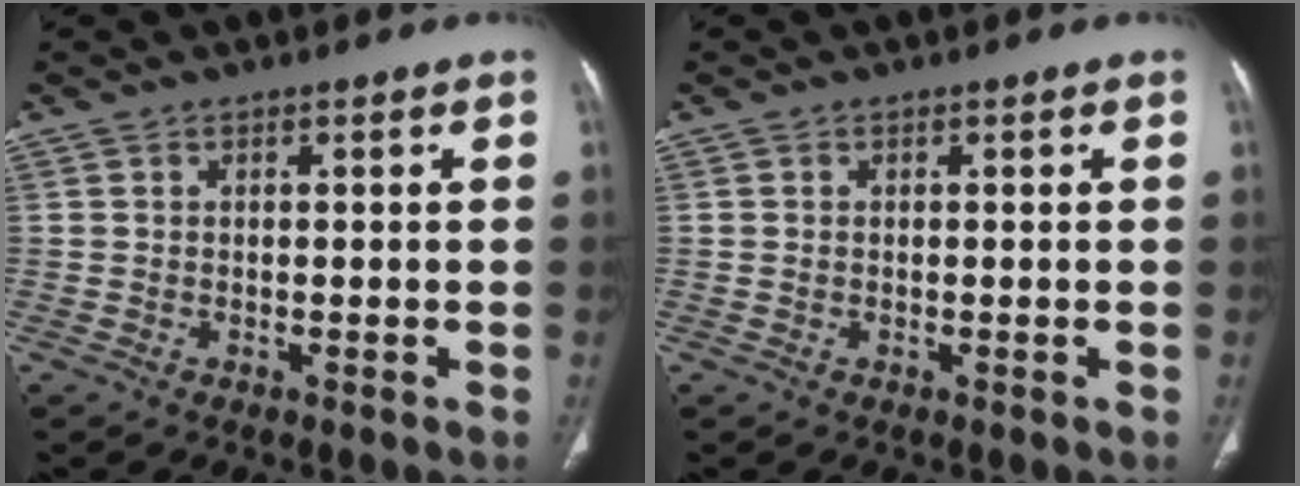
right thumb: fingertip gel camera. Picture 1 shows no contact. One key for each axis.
{"total": 0.0}